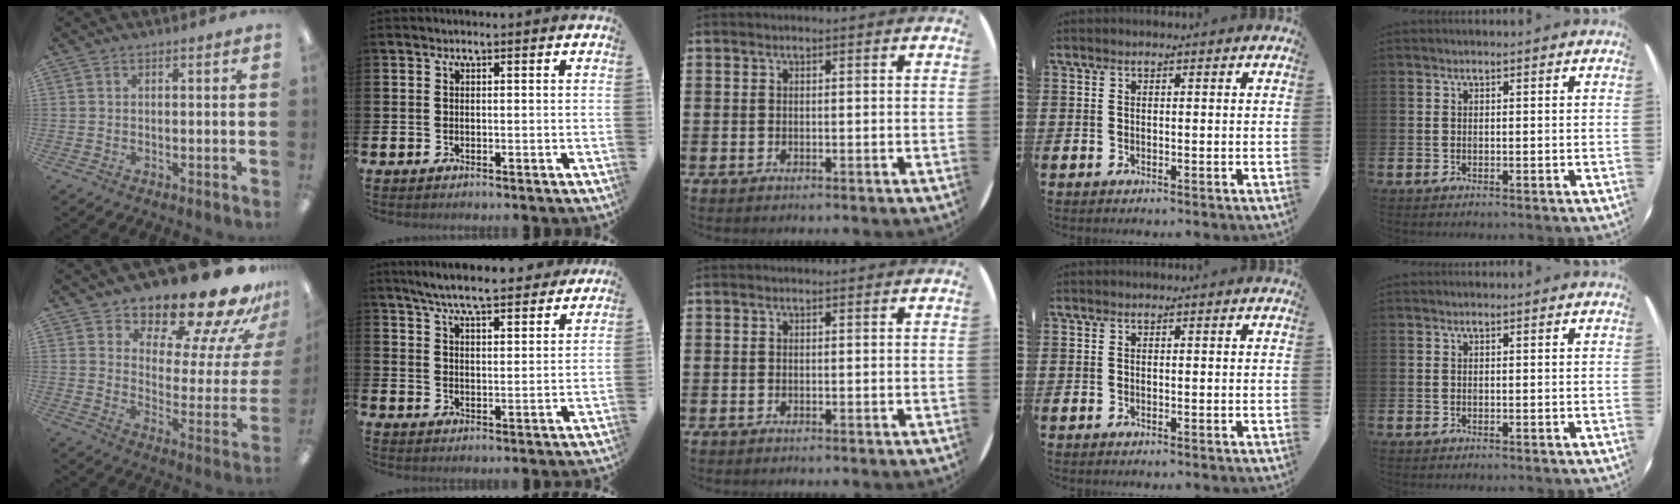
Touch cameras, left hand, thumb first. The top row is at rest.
{"thumb": {"total": 17.7, "force": [15.1, 4.9, 7.8], "torque": [-0.111, -0.122, 0.247]}, "index": {"total": 6.9, "force": [6.5, 0.8, 2.1], "torque": [-0.051, -0.035, 0.113]}}